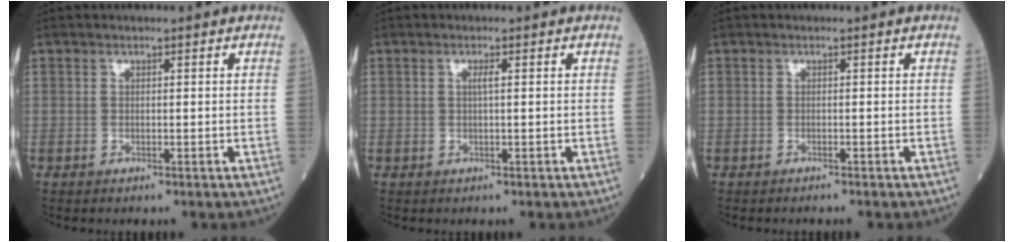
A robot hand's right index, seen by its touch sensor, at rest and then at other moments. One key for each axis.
{"total": 0.9, "fx": 0.2, "fy": -0.1, "fz": 0.9, "tx": -0.019, "ty": 0.002, "tz": 0.001}
{"total": 1.2, "fx": -1.0, "fy": 0.0, "fz": 0.5, "tx": -0.007, "ty": 0.000, "tz": -0.013}